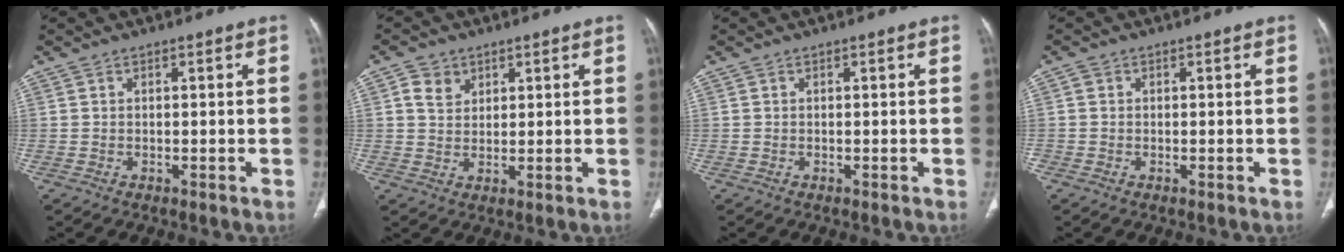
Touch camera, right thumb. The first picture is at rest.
{"total": 4.3, "force": [2.0, 3.4, 1.8], "torque": [-0.016, -0.009, 0.039]}
{"total": 0.0}
{"total": 0.8, "force": [-0.1, 0.8, 0.2], "torque": [0.003, 0.003, -0.004]}